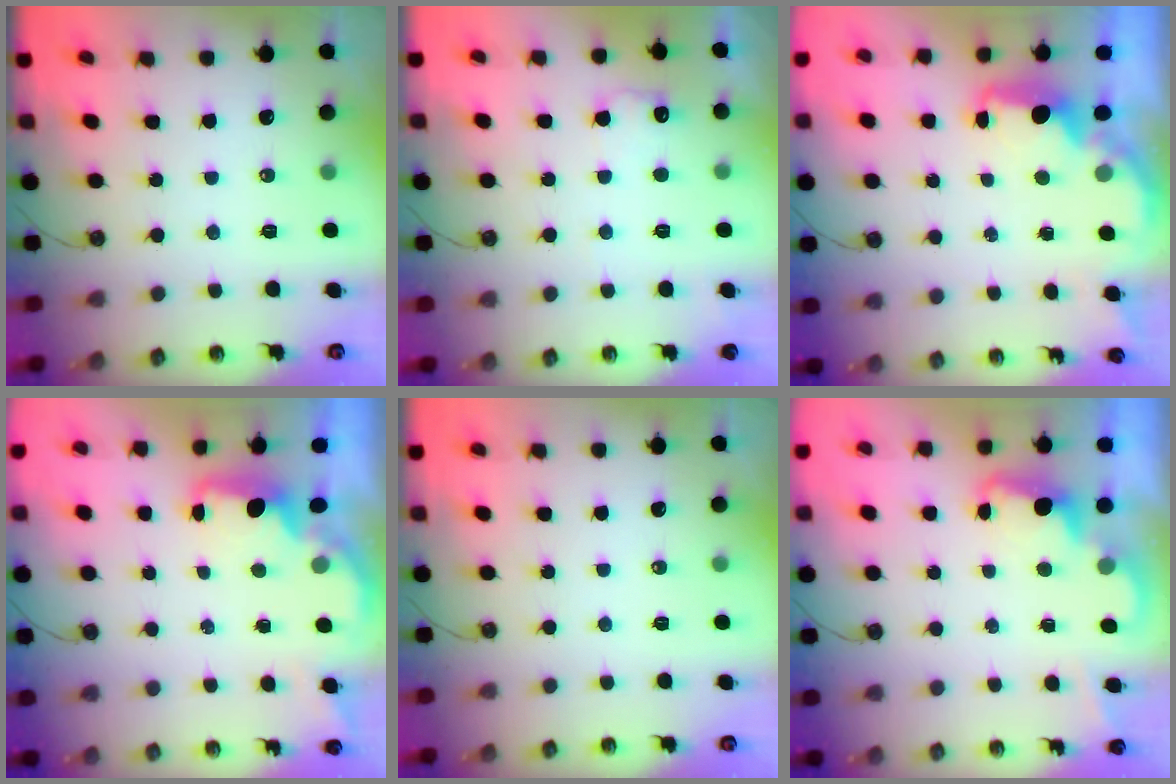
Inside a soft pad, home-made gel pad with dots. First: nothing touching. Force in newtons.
{"total": 6.8, "press": 6.8, "slide": 0.6}
{"total": 2.5, "press": 2.3, "slide": 0.7}
{"total": 1.9, "press": 1.7, "slide": 0.8}
{"total": 0.0}
{"total": 2.3, "press": 2.3, "slide": 0.5}